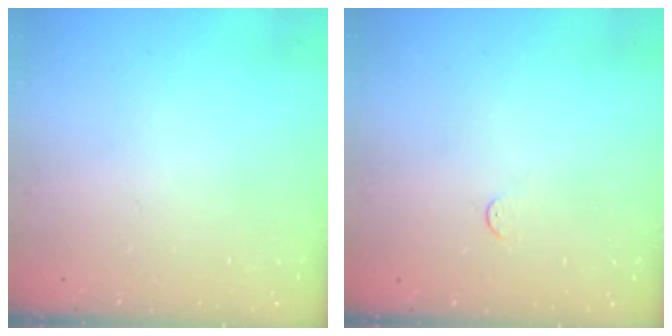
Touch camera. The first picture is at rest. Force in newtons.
{"total": 2.9, "press": 2.9, "slide": 0.4}